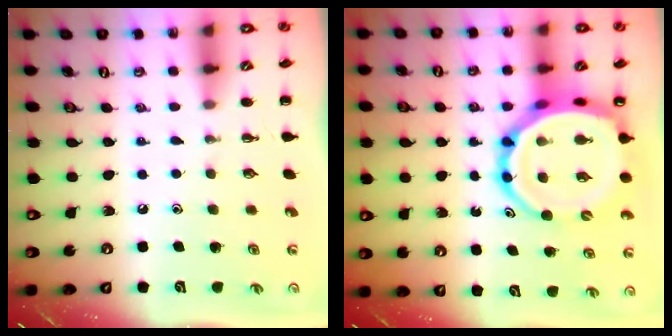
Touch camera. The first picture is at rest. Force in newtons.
{"total": 16.7, "press": 16.0, "slide": 4.6}